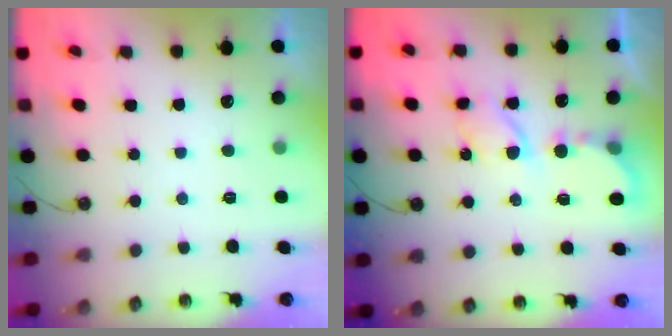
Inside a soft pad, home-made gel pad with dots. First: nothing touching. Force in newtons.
{"total": 6.1, "press": 6.1, "slide": 0.3}